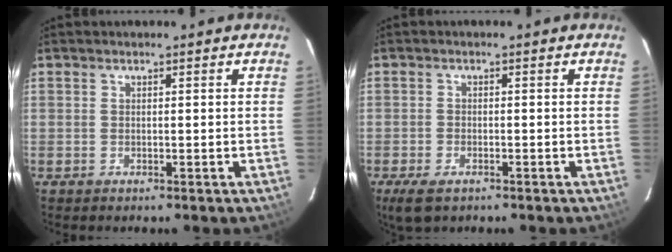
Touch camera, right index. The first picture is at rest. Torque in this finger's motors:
{"motor_torque": [0.34, -0.29, 0.23, 0.04]}